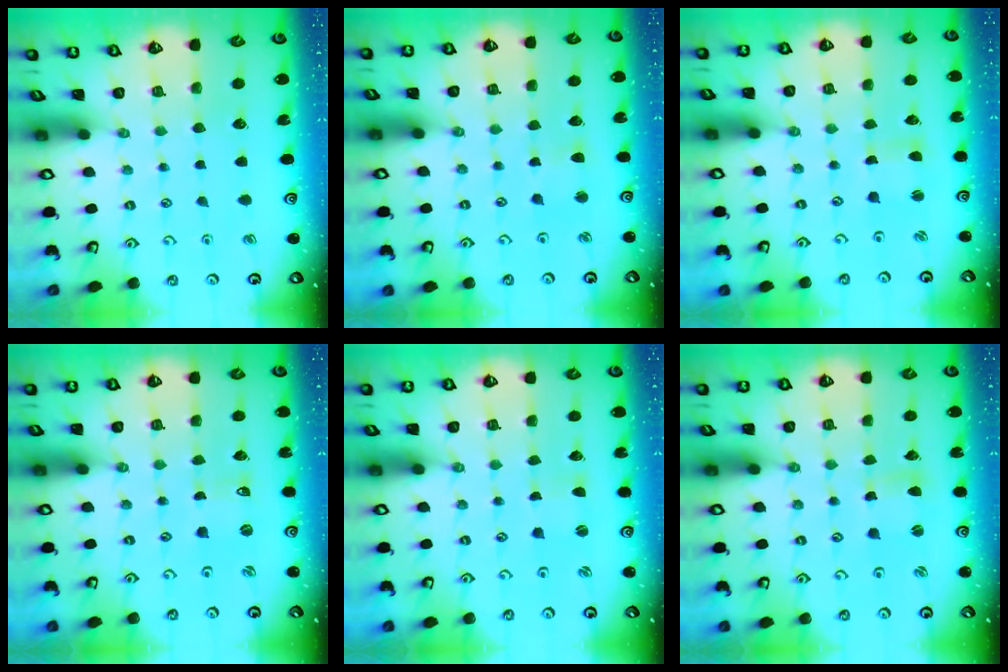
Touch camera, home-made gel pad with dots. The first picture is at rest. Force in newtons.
{"total": 2.7, "press": 2.7, "slide": 0.4}
{"total": 1.1, "press": 1.0, "slide": 0.2}
{"total": 0.6, "press": 0.6, "slide": 0.0}
{"total": 1.5, "press": 1.4, "slide": 0.3}
{"total": 1.8, "press": 1.8, "slide": 0.2}